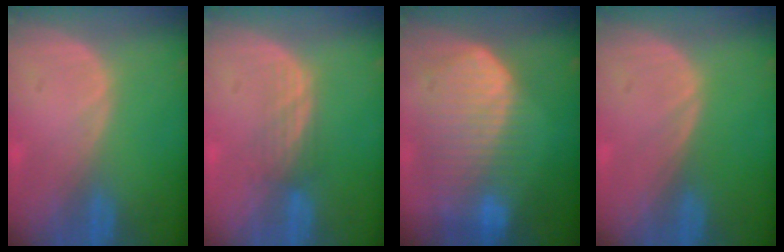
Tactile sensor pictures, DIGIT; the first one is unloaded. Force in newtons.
{"total": 3.1, "press": 2.6, "slide": 1.7}
{"total": 10.3, "press": 9.0, "slide": 5.1}
{"total": 0.0}